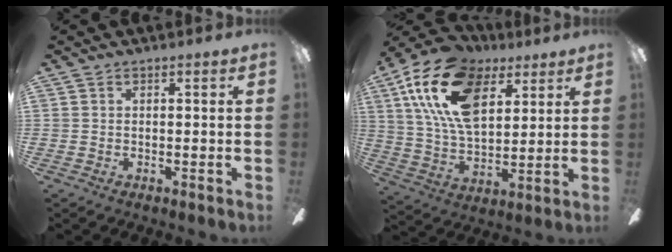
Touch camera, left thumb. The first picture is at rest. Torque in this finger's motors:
{"motor_torque": [0.47, 0.61, 1.71, -1.06, 0.61]}